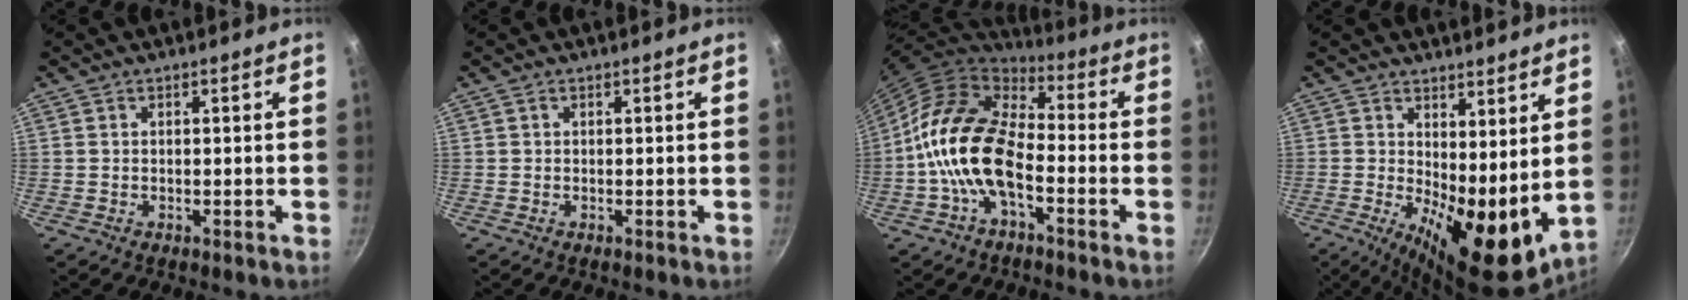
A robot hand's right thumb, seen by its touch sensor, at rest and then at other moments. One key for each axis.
{"total": 0.0}
{"total": 17.0, "fx": -4.4, "fy": 9.4, "fz": 13.4, "tx": -0.226, "ty": 0.047, "tz": -0.099}
{"total": 14.6, "fx": 2.1, "fy": 6.3, "fz": 13.0, "tx": -0.159, "ty": -0.033, "tz": 0.041}